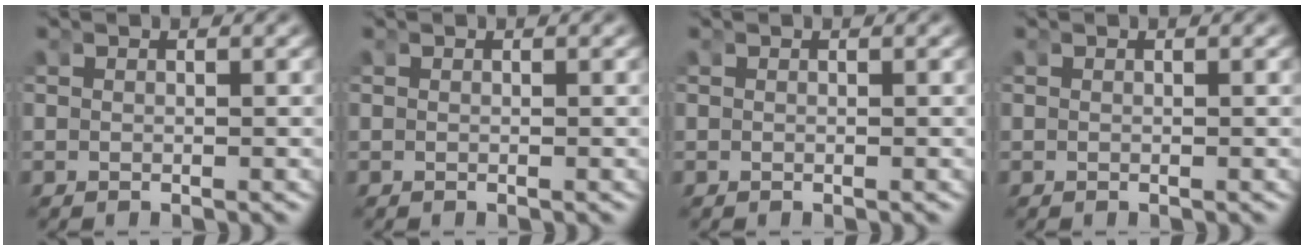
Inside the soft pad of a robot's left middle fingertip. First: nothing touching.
{"total": 0.0}
{"total": 0.0}
{"total": 0.0}